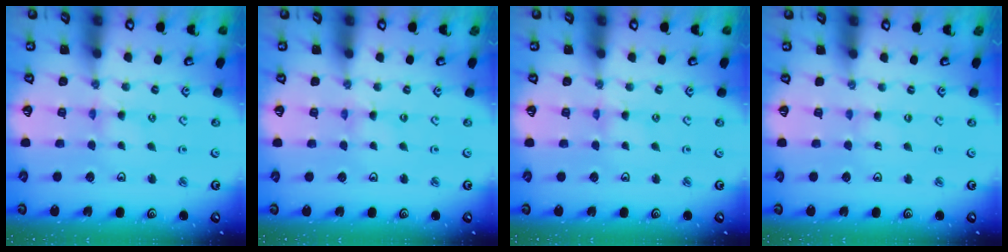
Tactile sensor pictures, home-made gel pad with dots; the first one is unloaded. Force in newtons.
{"total": 0.0}
{"total": 0.0}
{"total": 0.0}